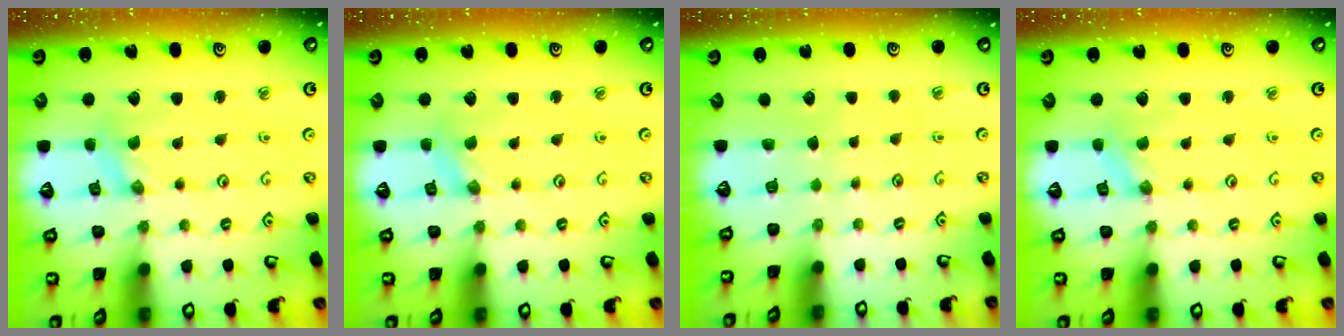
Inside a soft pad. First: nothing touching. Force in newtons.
{"total": 1.9, "press": 1.9, "slide": 0.3}
{"total": 0.0}
{"total": 0.0}